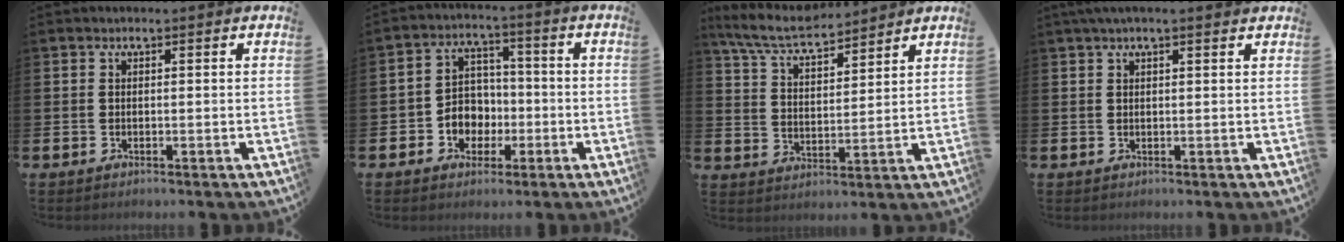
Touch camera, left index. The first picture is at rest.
{"total": 5.1, "force": [-1.1, 4.7, 1.5], "torque": [-0.039, 0.007, -0.026]}
{"total": 7.1, "force": [6.6, 1.1, 2.3], "torque": [-0.072, -0.031, 0.118]}
{"total": 2.1, "force": [1.6, 0.1, 1.3], "torque": [-0.024, 0.003, 0.028]}